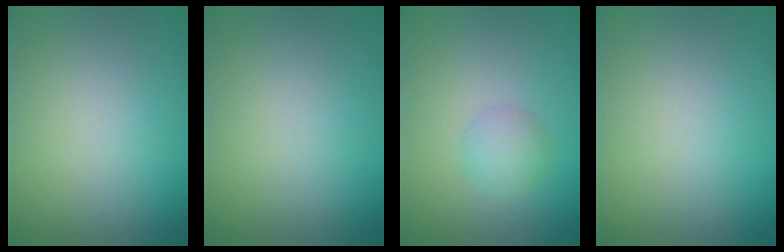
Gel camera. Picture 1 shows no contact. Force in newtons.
{"total": 0.0}
{"total": 2.1, "press": 2.1, "slide": 0.0}
{"total": 0.0}